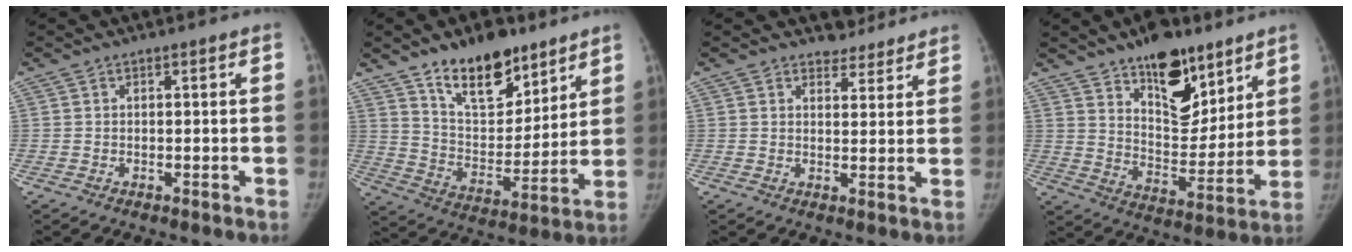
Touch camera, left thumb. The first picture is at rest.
{"total": 16.9, "force": [11.5, 8.3, 9.1], "torque": [-0.094, -0.077, 0.202]}
{"total": 4.2, "force": [3.9, 1.8, 0.0], "torque": [0.024, -0.030, 0.047]}
{"total": 16.9, "force": [11.0, 8.2, 9.8], "torque": [-0.094, -0.076, 0.181]}